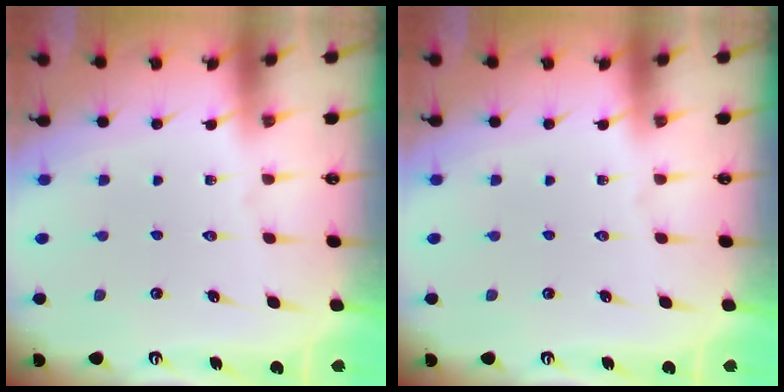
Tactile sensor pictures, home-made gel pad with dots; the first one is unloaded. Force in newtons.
{"total": 0.0}